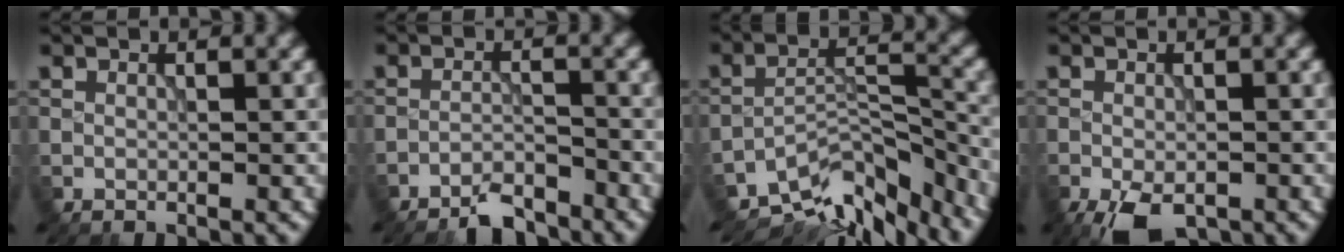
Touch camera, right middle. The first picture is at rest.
{"total": 3.7, "force": [-3.4, 0.7, 1.2], "torque": [-0.015, -0.002, -0.066]}
{"total": 9.9, "force": [-8.4, 3.0, 4.2], "torque": [-0.061, -0.003, -0.140]}
{"total": 4.5, "force": [-2.8, 2.0, 2.9], "torque": [-0.046, -0.012, -0.045]}